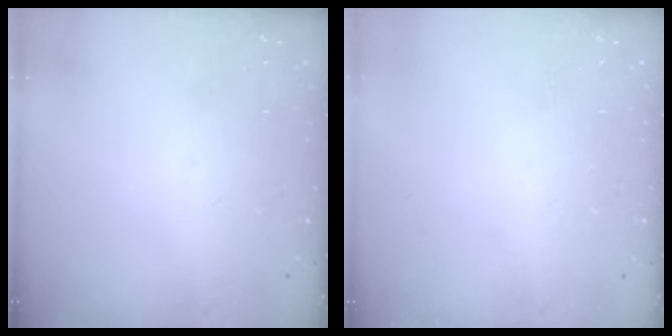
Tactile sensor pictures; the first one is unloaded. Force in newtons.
{"total": 0.0}